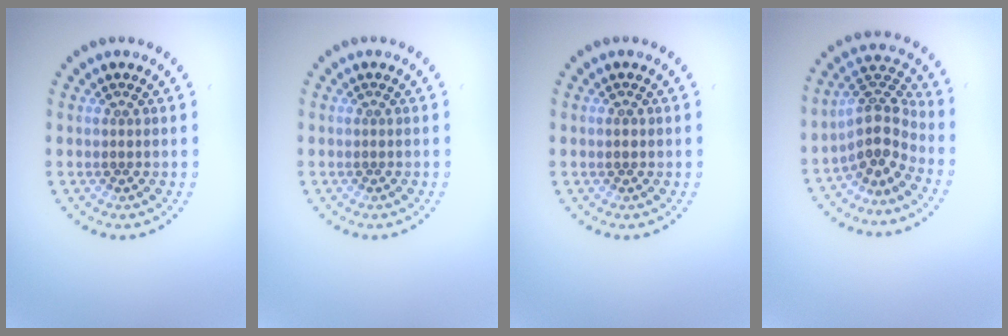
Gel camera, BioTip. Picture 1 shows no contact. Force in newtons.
{"total": 0.0}
{"total": 0.8, "press": 0.8, "slide": 0.1}
{"total": 4.1, "press": 3.1, "slide": 2.6}